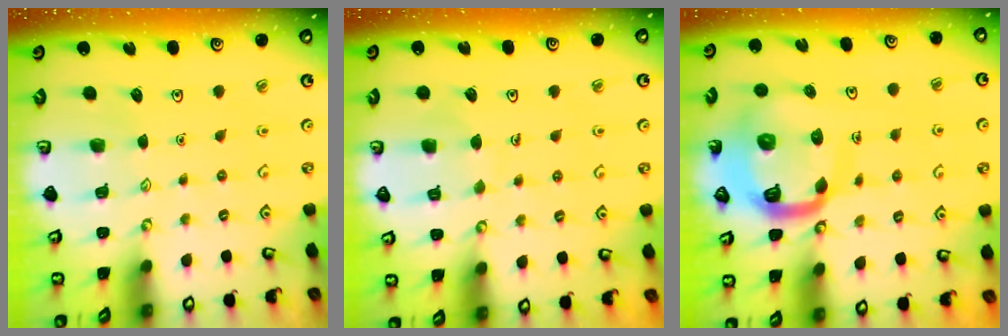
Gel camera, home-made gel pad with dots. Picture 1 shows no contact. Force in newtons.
{"total": 5.2, "press": 5.2, "slide": 0.3}
{"total": 13.6, "press": 13.5, "slide": 1.6}